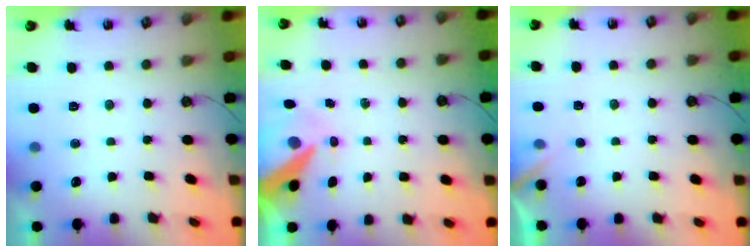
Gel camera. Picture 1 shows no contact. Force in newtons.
{"total": 10.8, "press": 10.7, "slide": 1.4}
{"total": 3.9, "press": 3.8, "slide": 0.4}